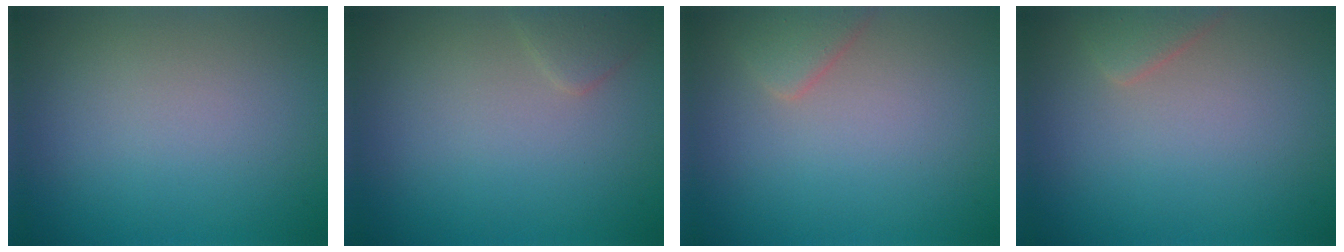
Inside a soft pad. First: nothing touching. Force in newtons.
{"total": 1.2, "press": 1.2, "slide": 0.1}
{"total": 1.9, "press": 1.9, "slide": 0.2}
{"total": 1.8, "press": 1.8, "slide": 0.1}